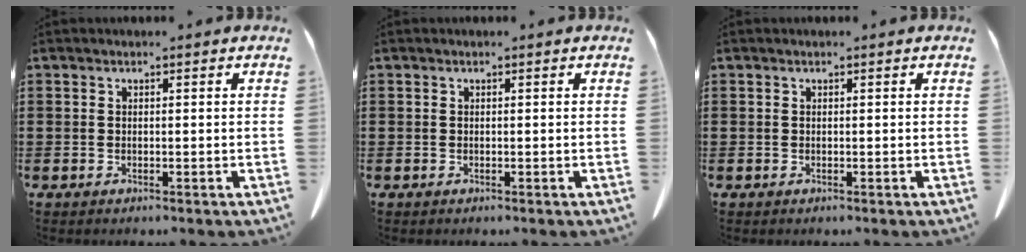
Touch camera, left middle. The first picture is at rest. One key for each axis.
{"total": 0.0}
{"total": 0.0}